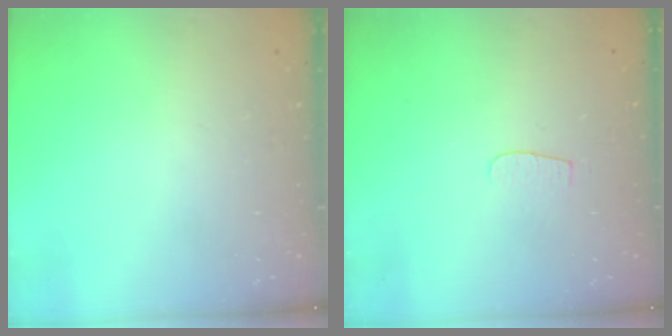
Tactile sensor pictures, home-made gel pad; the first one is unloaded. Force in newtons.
{"total": 3.5, "press": 3.5, "slide": 0.3}